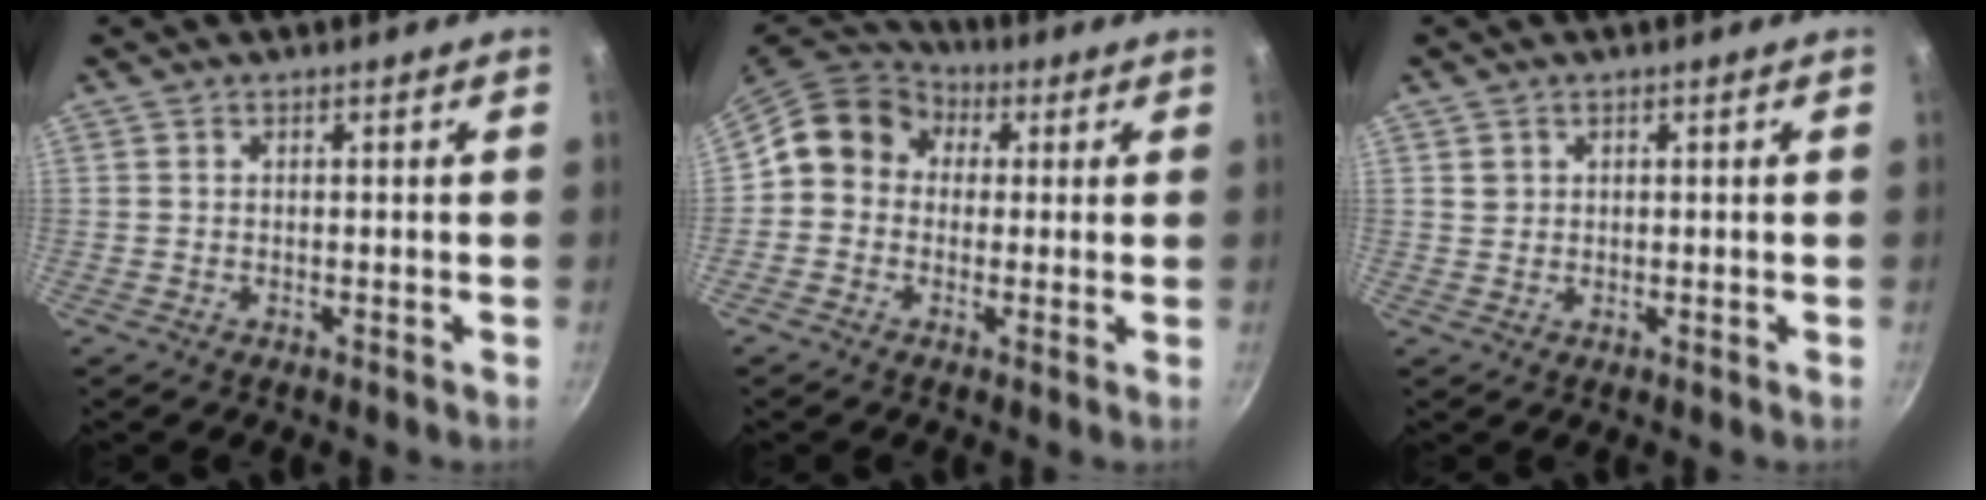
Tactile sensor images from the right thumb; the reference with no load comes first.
{"total": 10.5, "force": [1.5, 9.2, 4.9], "torque": [-0.055, 0.024, -0.001]}
{"total": 1.6, "force": [0.6, 1.4, 0.4], "torque": [0.002, 0.005, 0.012]}